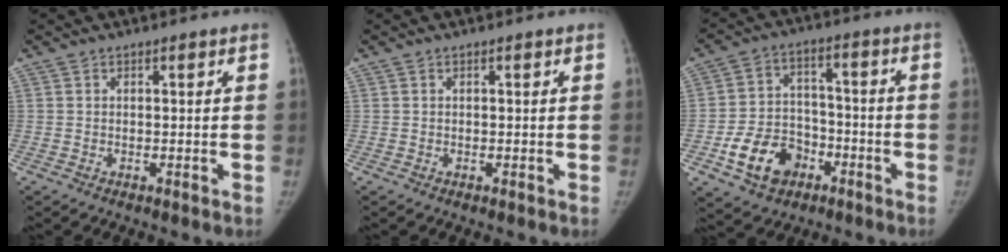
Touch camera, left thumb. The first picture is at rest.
{"total": 0.0}
{"total": 12.0, "force": [-5.7, 8.8, 5.9], "torque": [-0.072, 0.034, -0.092]}